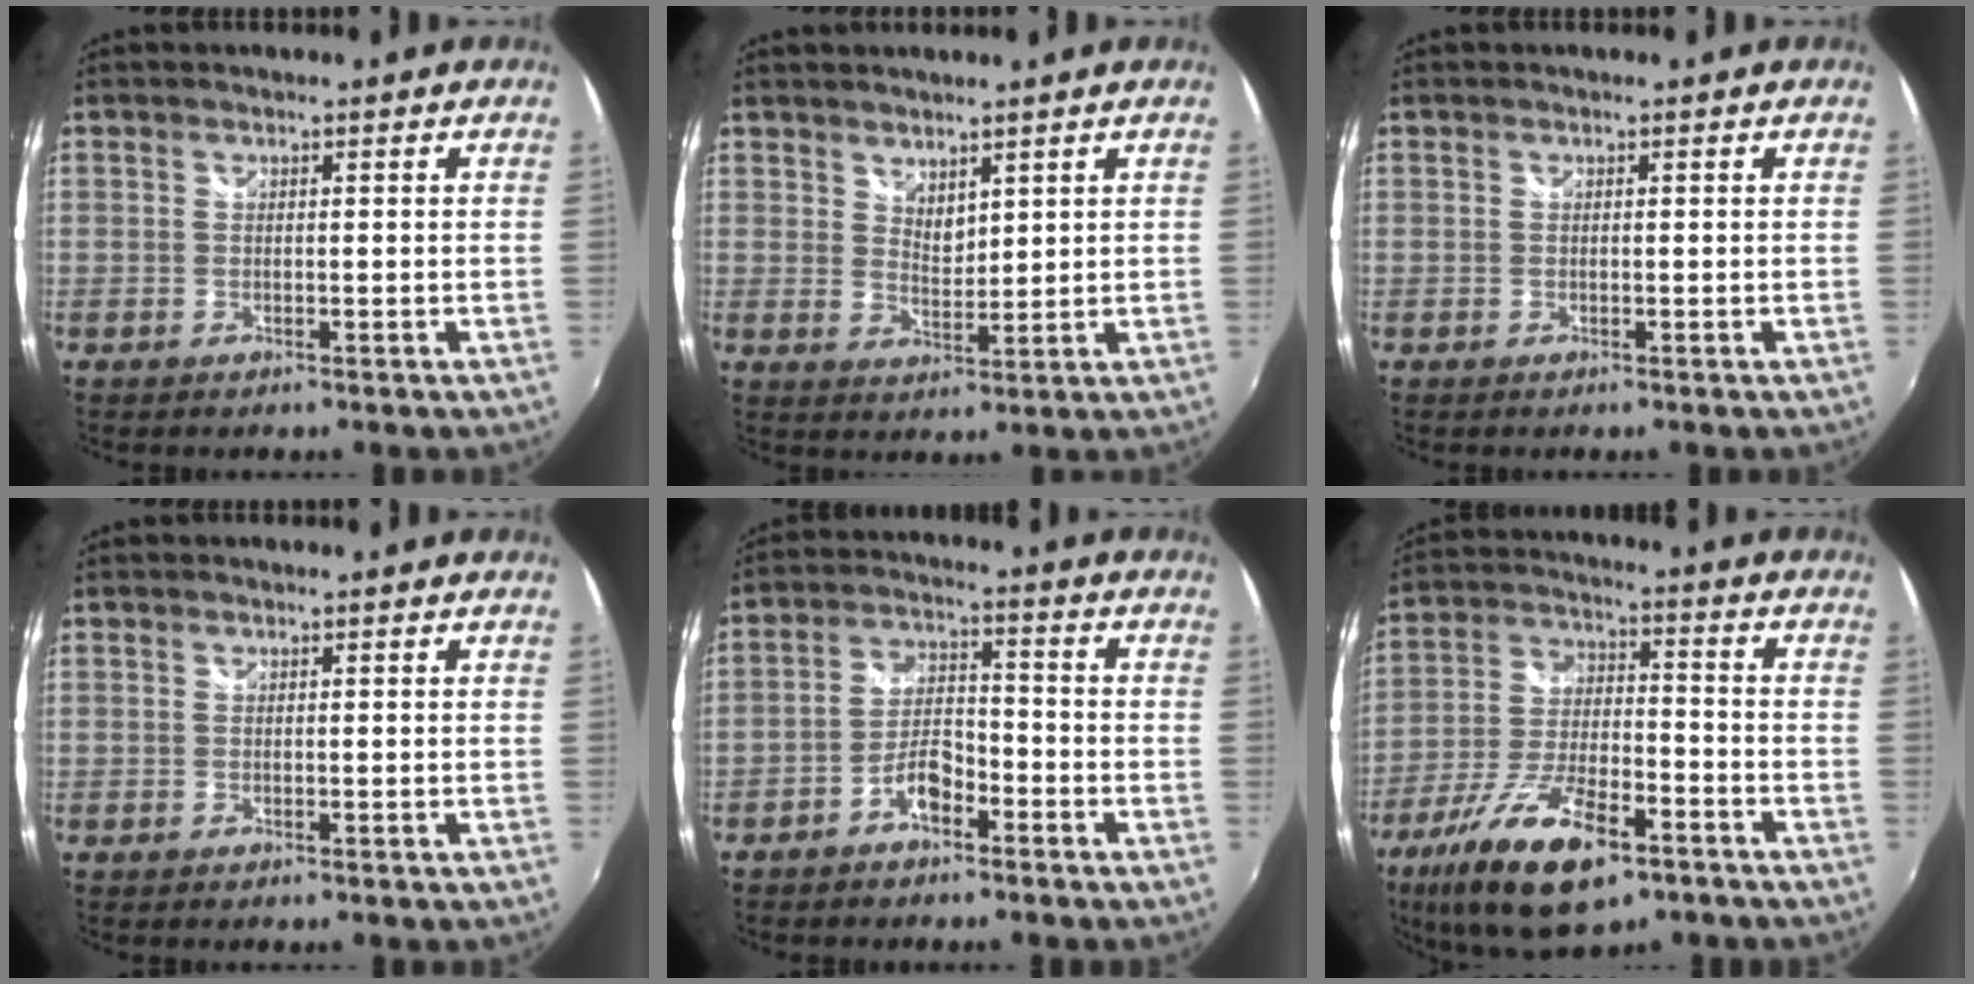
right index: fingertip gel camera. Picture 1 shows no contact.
{"total": 3.3, "force": [2.7, 1.4, 1.3], "torque": [-0.016, -0.003, 0.049]}
{"total": 0.0}
{"total": 0.0}
{"total": 5.8, "force": [-3.7, 2.6, 3.6], "torque": [-0.077, 0.015, -0.065]}
{"total": 18.5, "force": [-11.2, 7.0, 12.9], "torque": [-0.260, -0.035, -0.197]}